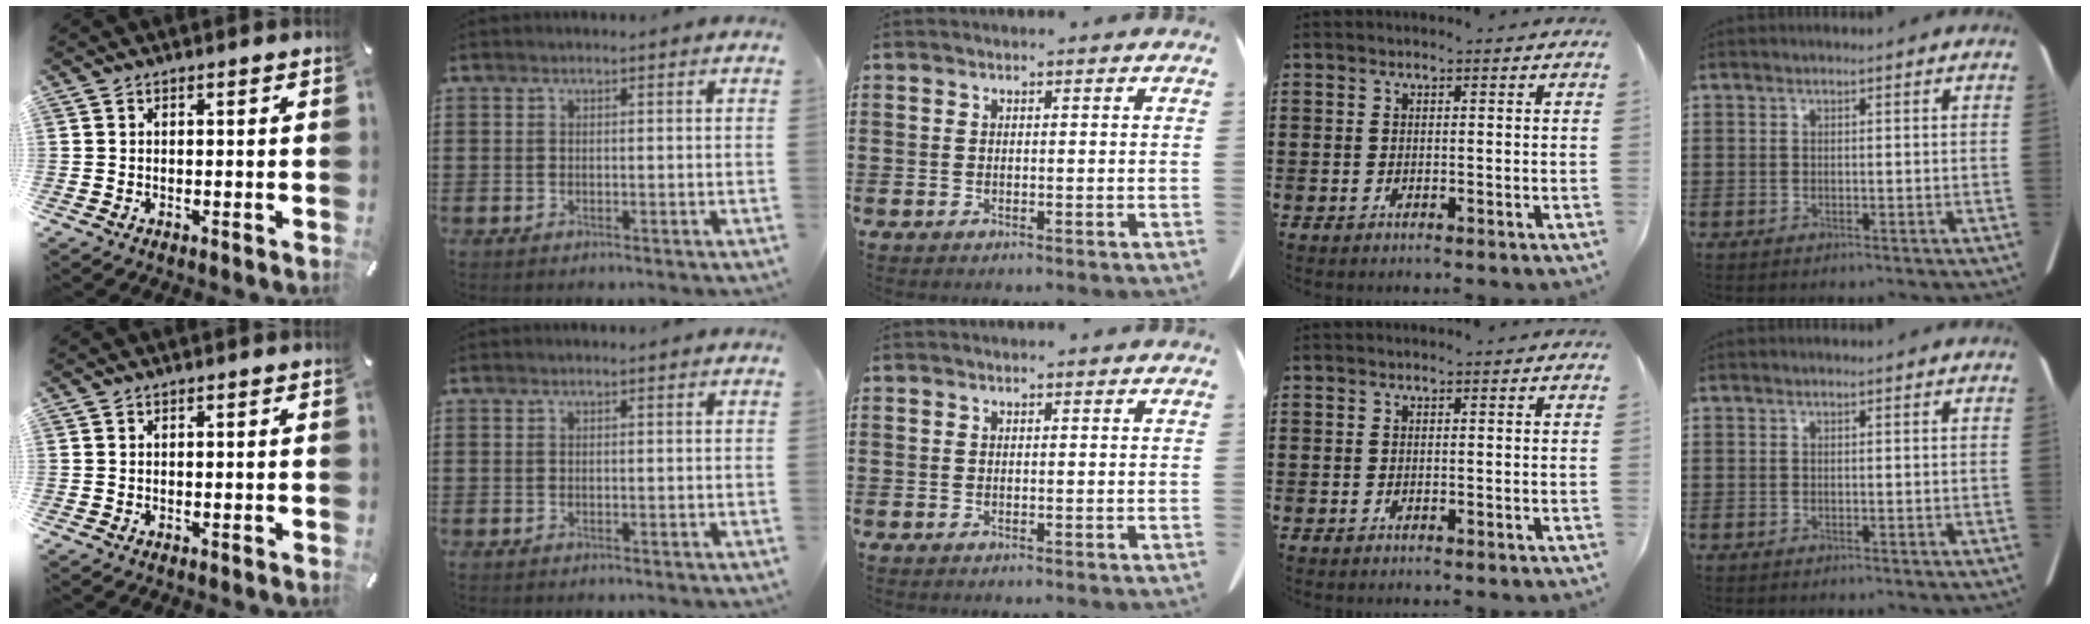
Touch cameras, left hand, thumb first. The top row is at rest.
{}